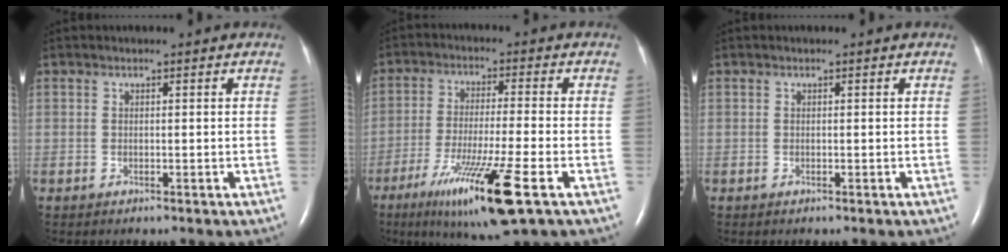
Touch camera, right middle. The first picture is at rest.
{"total": 13.9, "force": [-7.0, 0.1, 12.1], "torque": [-0.224, -0.042, -0.116]}
{"total": 0.0}